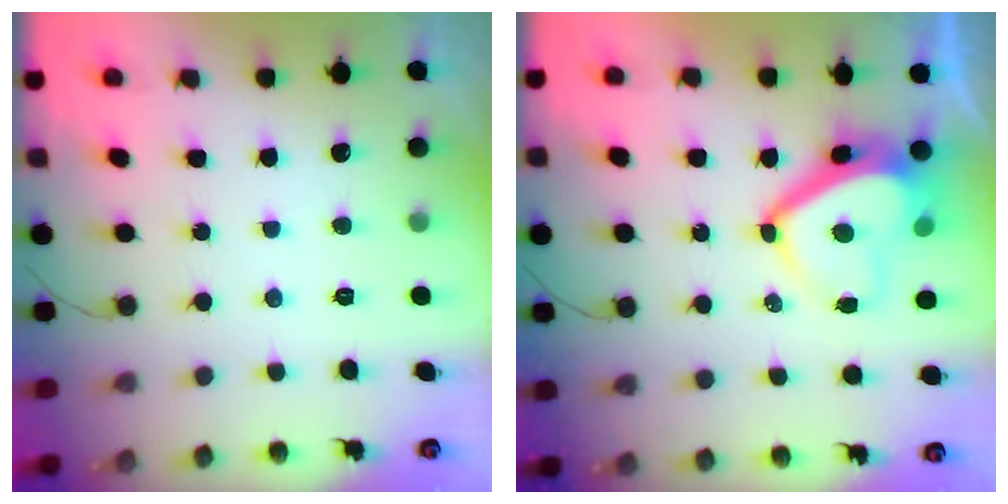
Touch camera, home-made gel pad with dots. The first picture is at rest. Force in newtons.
{"total": 10.0, "press": 9.9, "slide": 1.4}